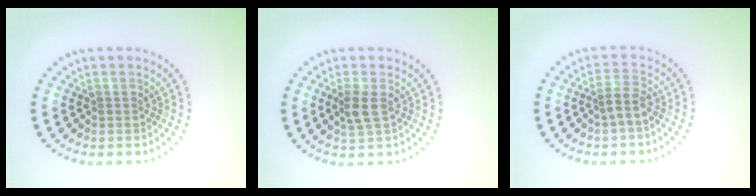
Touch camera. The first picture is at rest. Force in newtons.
{"total": 1.7, "press": 1.6, "slide": 0.6}
{"total": 1.9, "press": 1.4, "slide": 1.2}